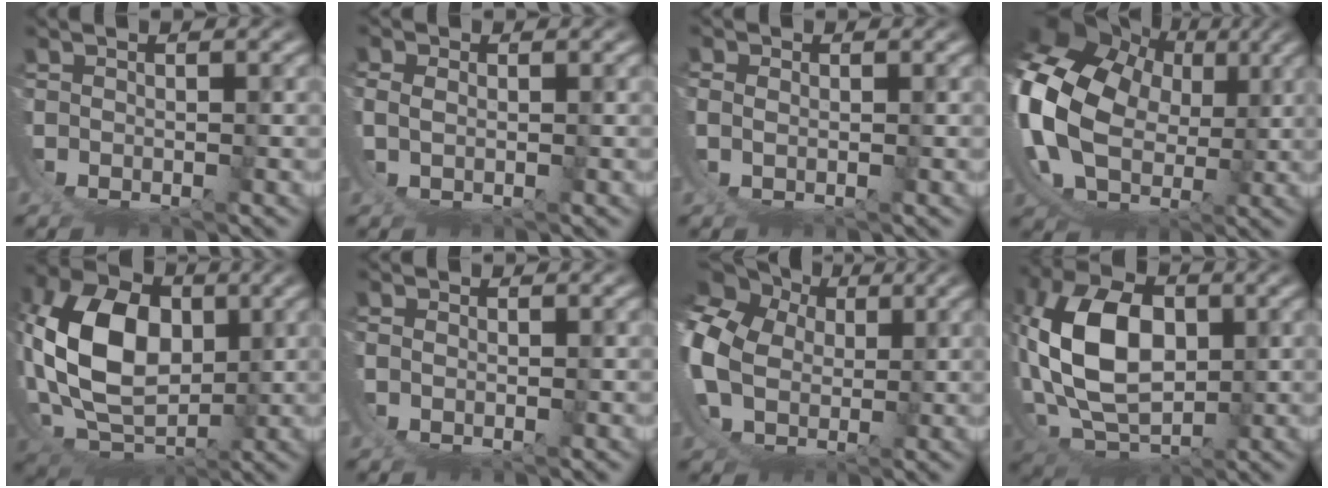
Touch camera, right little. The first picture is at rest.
{"total": 1.5, "force": [0.9, 0.7, 0.9], "torque": [-0.027, 0.000, 0.017]}
{"total": 0.9, "force": [0.7, 0.3, 0.5], "torque": [-0.014, 0.000, 0.012]}
{"total": 19.7, "force": [6.1, 15.3, 10.7], "torque": [-0.271, -0.014, 0.094]}
{"total": 11.6, "force": [3.1, 7.3, 8.5], "torque": [-0.208, -0.036, 0.078]}
{"total": 0.6, "force": [0.2, 0.5, 0.2], "torque": [-0.009, -0.001, 0.003]}
{"total": 12.8, "force": [3.6, 10.8, 5.8], "torque": [-0.155, -0.015, 0.051]}
{"total": 10.6, "force": [3.2, 6.3, 8.0], "torque": [-0.195, -0.034, 0.082]}